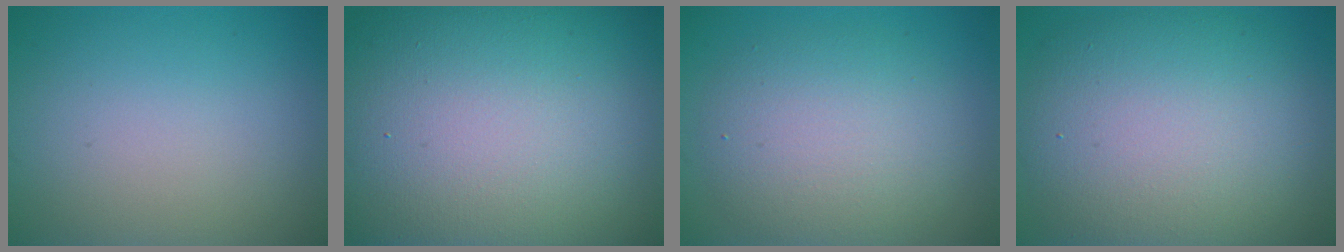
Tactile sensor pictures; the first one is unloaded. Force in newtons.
{"total": 24.0, "press": 24.0, "slide": 1.2}
{"total": 5.8, "press": 5.8, "slide": 0.2}
{"total": 11.7, "press": 11.6, "slide": 0.7}